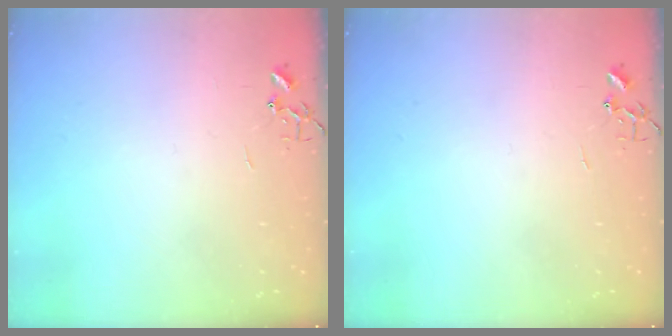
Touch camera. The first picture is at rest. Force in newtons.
{"total": 0.0}